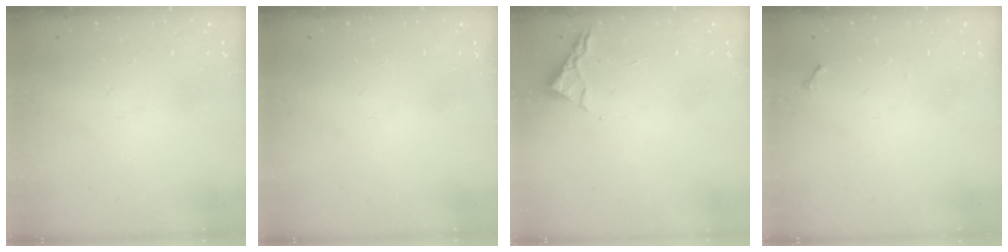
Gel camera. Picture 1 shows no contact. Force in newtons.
{"total": 0.0}
{"total": 3.0, "press": 2.9, "slide": 0.4}
{"total": 3.8, "press": 3.8, "slide": 0.5}